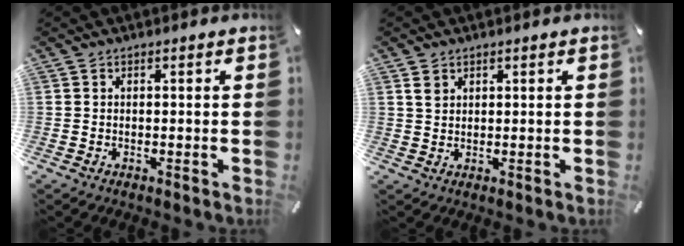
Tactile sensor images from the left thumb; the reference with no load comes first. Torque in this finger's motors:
{"motor_torque": [0.05, -0.22, 0.01, 0.01, 0.00]}